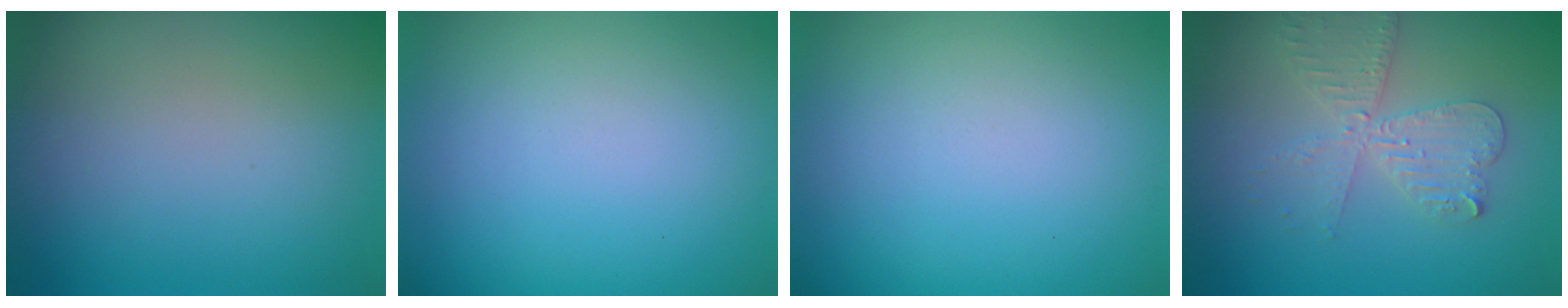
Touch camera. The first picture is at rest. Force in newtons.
{"total": 0.0}
{"total": 0.0}
{"total": 4.1, "press": 3.6, "slide": 2.1}